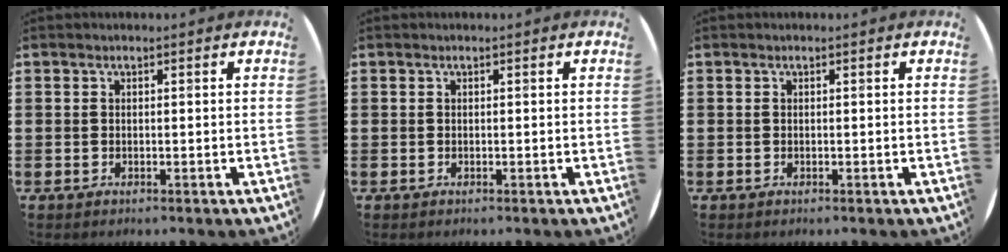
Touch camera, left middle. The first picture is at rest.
{"total": 0.0}
{"total": 0.0}